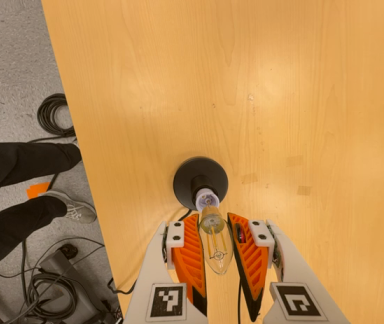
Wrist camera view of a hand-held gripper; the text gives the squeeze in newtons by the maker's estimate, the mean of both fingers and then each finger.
{"total": 20.9, "left": 22.1, "right": 19.8}